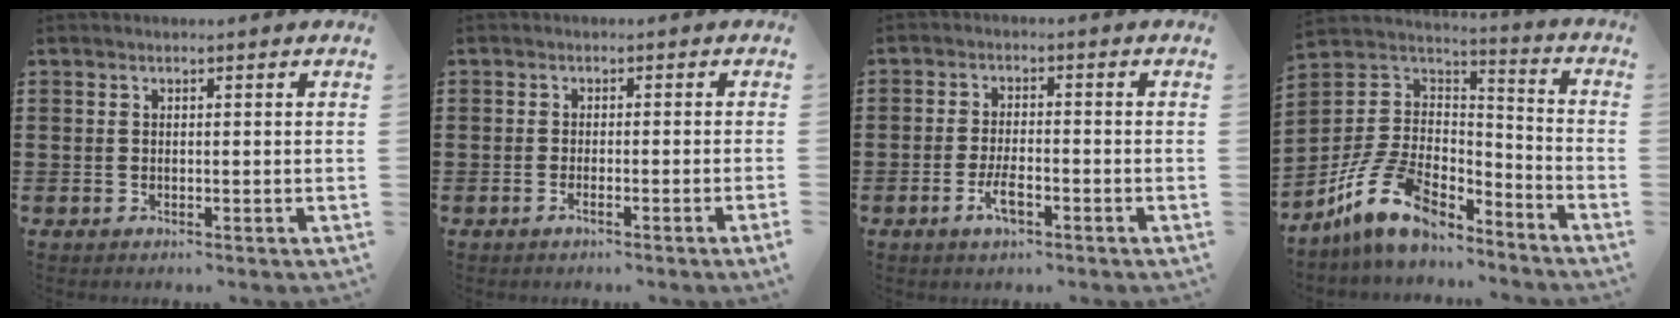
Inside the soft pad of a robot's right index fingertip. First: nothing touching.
{"total": 1.6, "force": [-1.1, -0.3, 1.2], "torque": [-0.019, -0.005, -0.021]}
{"total": 3.9, "force": [-1.8, 1.4, 3.1], "torque": [-0.067, -0.001, -0.036]}
{"total": 13.7, "force": [-9.4, 6.3, 7.7], "torque": [-0.173, 0.033, -0.177]}